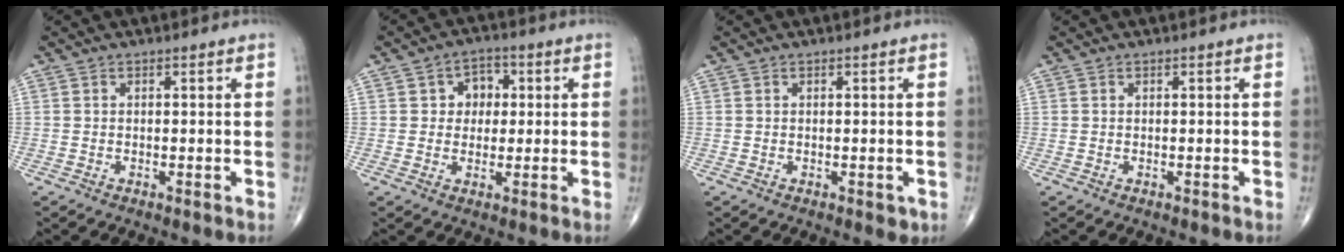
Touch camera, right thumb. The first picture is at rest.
{"total": 5.4, "force": [1.0, 4.5, 2.8], "torque": [-0.006, 0.006, 0.009]}
{"total": 1.3, "force": [-0.1, 0.8, 1.0], "torque": [-0.007, -0.002, 0.001]}
{"total": 0.0}